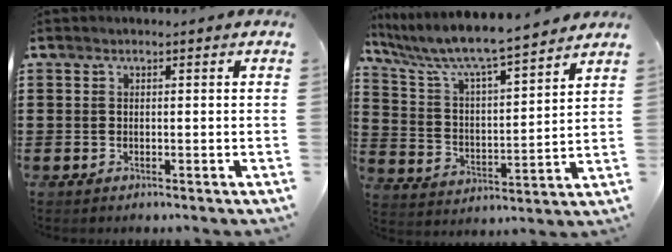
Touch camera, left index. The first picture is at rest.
{"total": 6.7, "force": [6.0, 0.3, 3.0], "torque": [-0.087, -0.046, 0.095]}